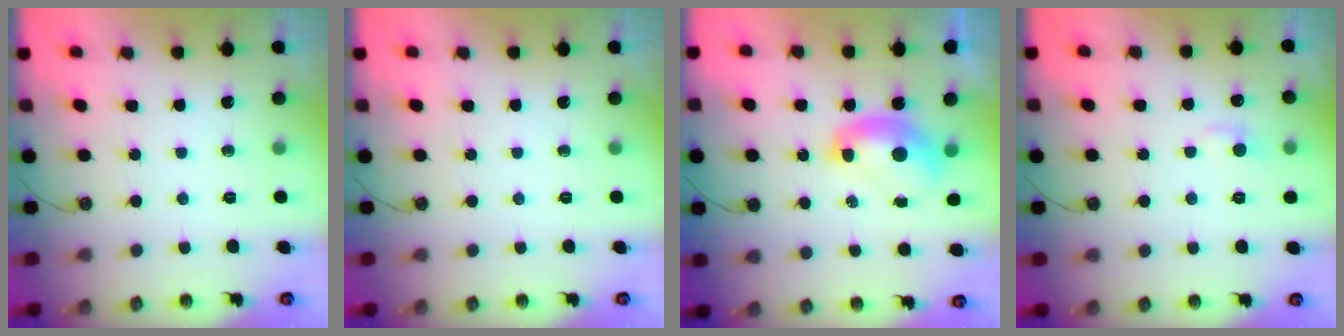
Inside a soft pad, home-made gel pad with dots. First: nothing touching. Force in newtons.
{"total": 0.0}
{"total": 2.4, "press": 2.4, "slide": 0.2}
{"total": 1.5, "press": 1.4, "slide": 0.6}